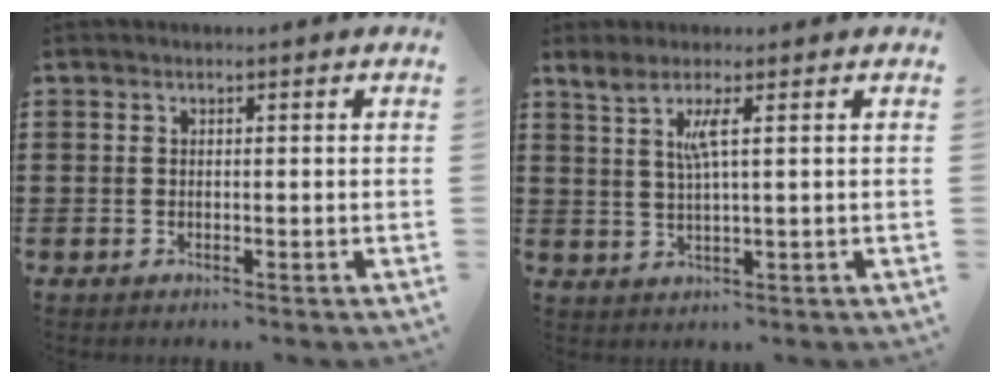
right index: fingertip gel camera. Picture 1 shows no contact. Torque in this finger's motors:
{"motor_torque": [0.79, 0.38, 0.16, 0.08]}